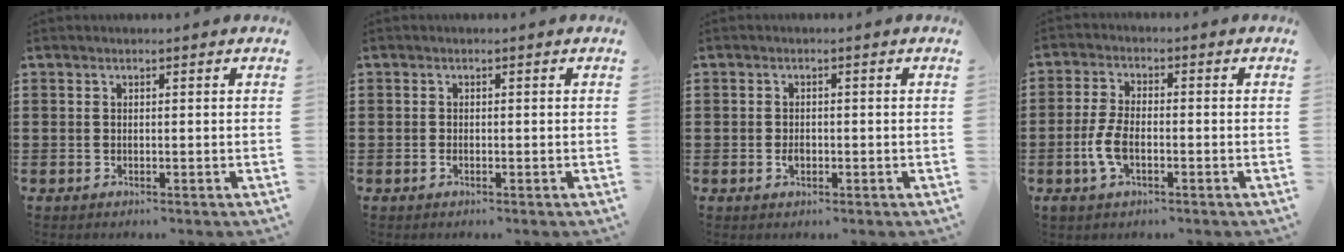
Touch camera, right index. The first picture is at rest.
{"total": 0.6, "force": [-0.3, 0.2, 0.5], "torque": [-0.011, -0.004, -0.004]}
{"total": 1.6, "force": [-0.4, 0.9, 1.3], "torque": [-0.025, 0.000, -0.007]}
{"total": 5.2, "force": [-1.6, 2.1, 4.4], "torque": [-0.114, -0.009, -0.037]}